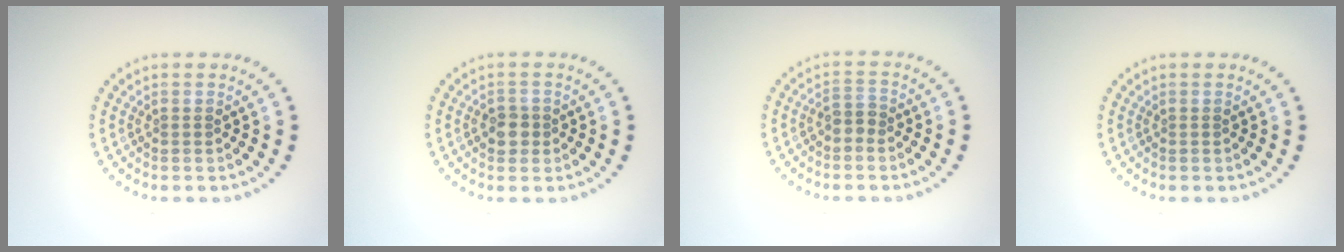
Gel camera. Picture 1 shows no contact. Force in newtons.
{"total": 1.7, "press": 1.6, "slide": 0.5}
{"total": 1.5, "press": 1.2, "slide": 0.9}
{"total": 0.0}